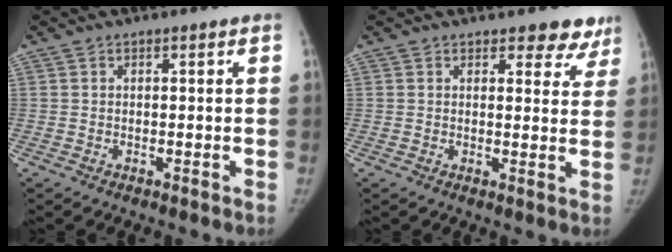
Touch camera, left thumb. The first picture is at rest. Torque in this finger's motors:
{"motor_torque": [0.13, -0.13, 0.56, -0.32, 0.04]}